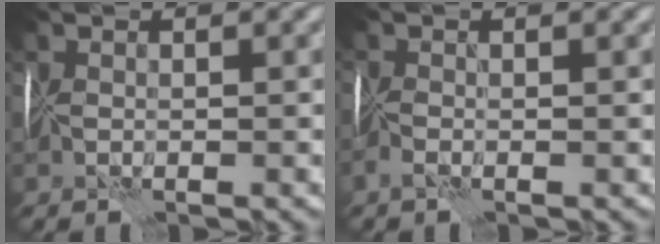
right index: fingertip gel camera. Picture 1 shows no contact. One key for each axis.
{"total": 1.3, "fx": -1.1, "fy": 0.2, "fz": 0.7, "tx": -0.016, "ty": -0.006, "tz": -0.023}